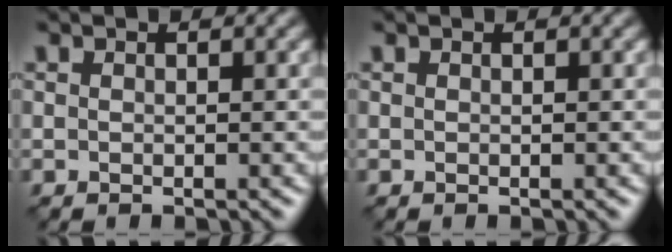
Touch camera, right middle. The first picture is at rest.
{"total": 0.0}